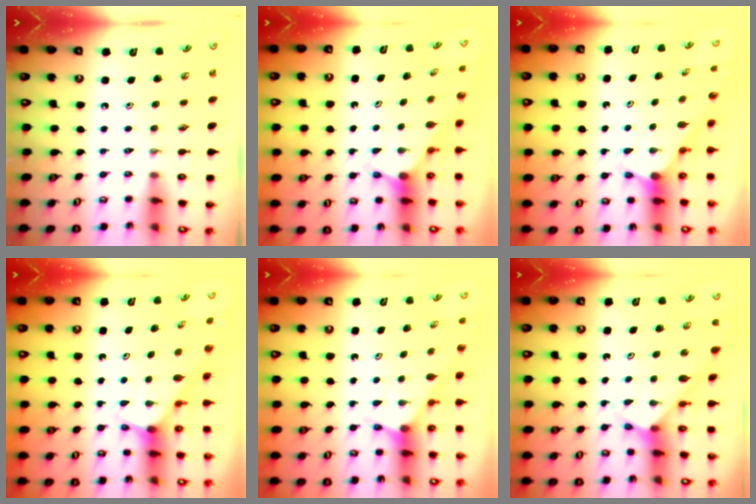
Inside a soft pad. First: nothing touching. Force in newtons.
{"total": 2.9, "press": 2.9, "slide": 0.0}
{"total": 2.7, "press": 2.7, "slide": 0.0}
{"total": 1.8, "press": 1.8, "slide": 0.1}
{"total": 2.7, "press": 2.7, "slide": 0.2}
{"total": 2.8, "press": 2.8, "slide": 0.1}